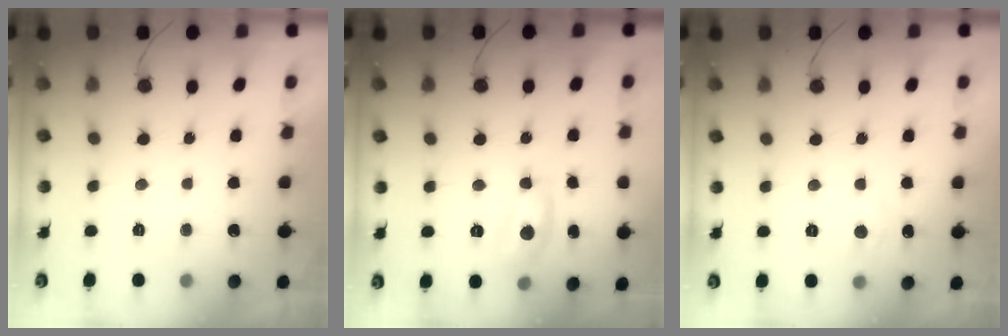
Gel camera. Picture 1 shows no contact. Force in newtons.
{"total": 11.1, "press": 11.1, "slide": 0.5}
{"total": 2.5, "press": 2.4, "slide": 0.4}